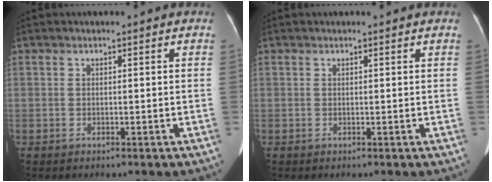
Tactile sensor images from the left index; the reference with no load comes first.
{"total": 0.6, "force": [0.5, 0.0, 0.1], "torque": [-0.008, 0.003, 0.005]}